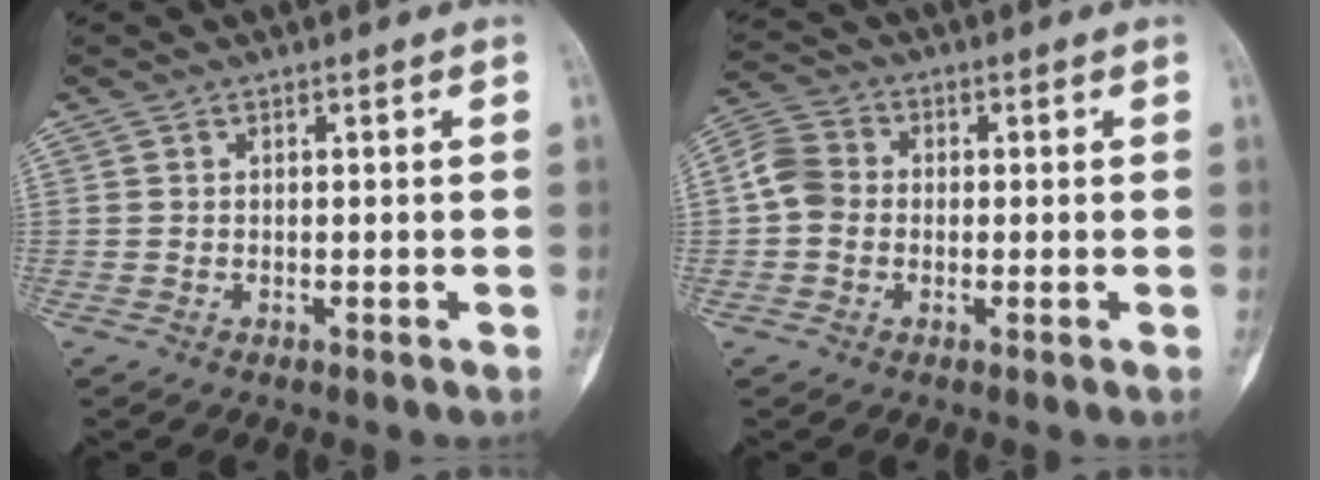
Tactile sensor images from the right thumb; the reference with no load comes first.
{"total": 6.2, "force": [-0.4, 5.3, 3.2], "torque": [-0.053, 0.018, -0.018]}